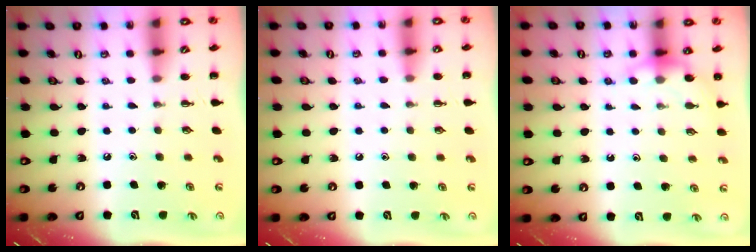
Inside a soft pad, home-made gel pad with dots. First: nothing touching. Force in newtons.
{"total": 7.0, "press": 6.6, "slide": 2.4}
{"total": 6.1, "press": 5.9, "slide": 1.5}